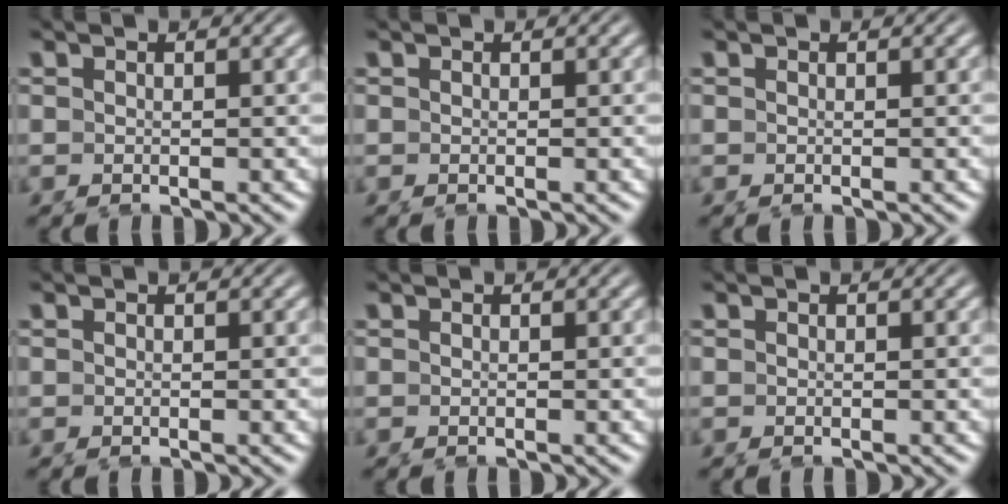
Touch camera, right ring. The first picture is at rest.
{"total": 0.0}
{"total": 0.0}
{"total": 0.0}
{"total": 0.0}
{"total": 0.0}